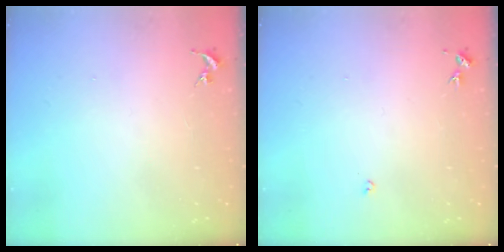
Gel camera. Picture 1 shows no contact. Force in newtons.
{"total": 2.7, "press": 2.7, "slide": 0.5}